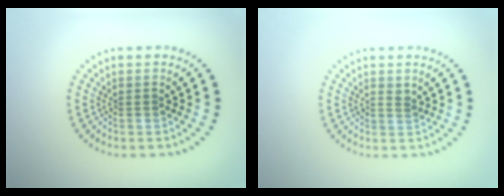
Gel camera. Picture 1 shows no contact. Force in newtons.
{"total": 0.9, "press": 0.8, "slide": 0.4}